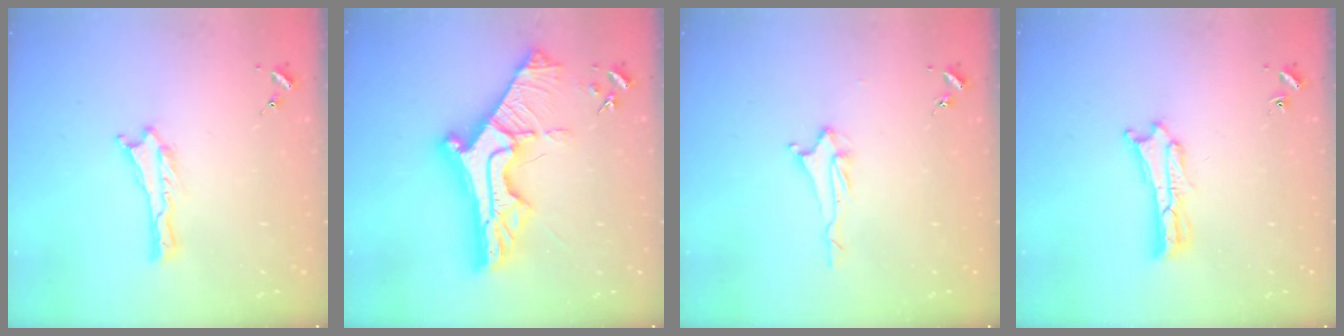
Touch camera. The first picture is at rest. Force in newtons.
{"total": 13.9, "press": 13.9, "slide": 1.2}
{"total": 2.0, "press": 2.0, "slide": 0.4}
{"total": 1.8, "press": 1.8, "slide": 0.3}